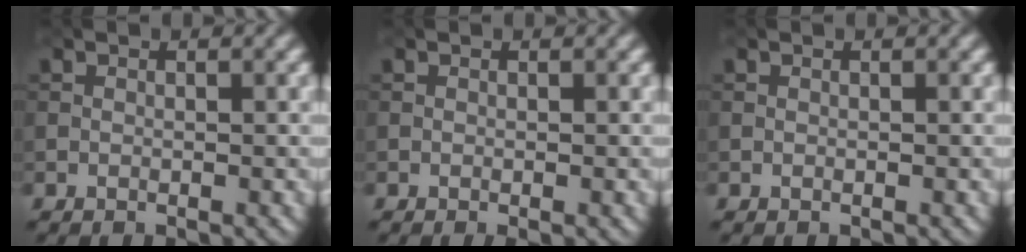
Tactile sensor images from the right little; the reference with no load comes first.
{"total": 1.0, "force": [-0.2, 0.3, 0.9], "torque": [-0.016, -0.001, -0.005]}
{"total": 0.0}